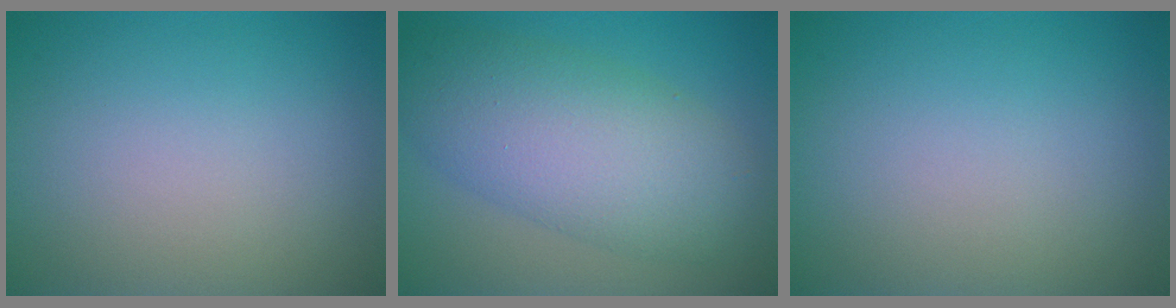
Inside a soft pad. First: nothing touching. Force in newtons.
{"total": 8.5, "press": 8.5, "slide": 0.1}
{"total": 0.0}